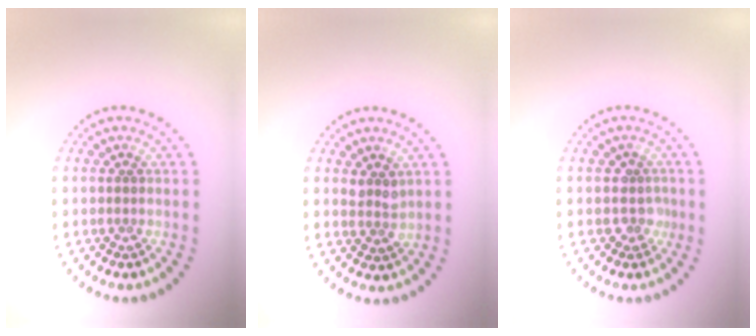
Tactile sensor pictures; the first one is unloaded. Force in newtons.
{"total": 1.5, "press": 1.2, "slide": 0.9}
{"total": 1.5, "press": 1.3, "slide": 0.8}